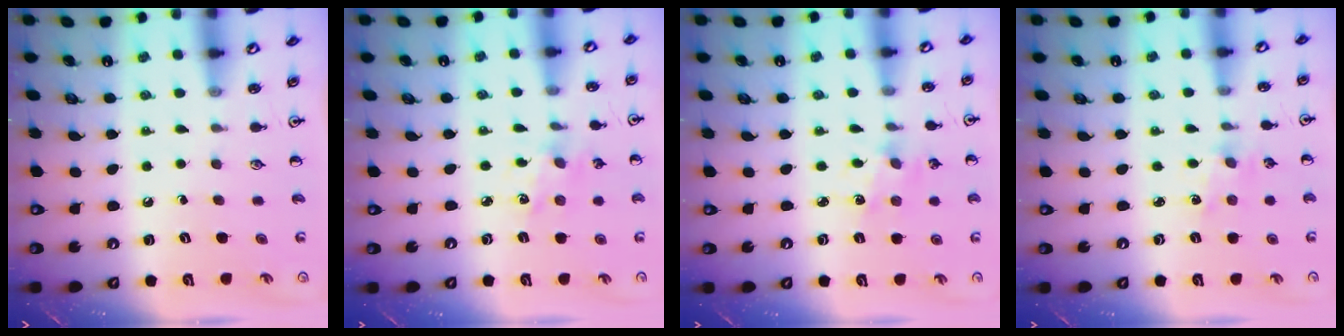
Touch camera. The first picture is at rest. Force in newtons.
{"total": 2.9, "press": 2.8, "slide": 0.4}
{"total": 2.5, "press": 2.4, "slide": 0.4}
{"total": 1.9, "press": 1.8, "slide": 0.4}